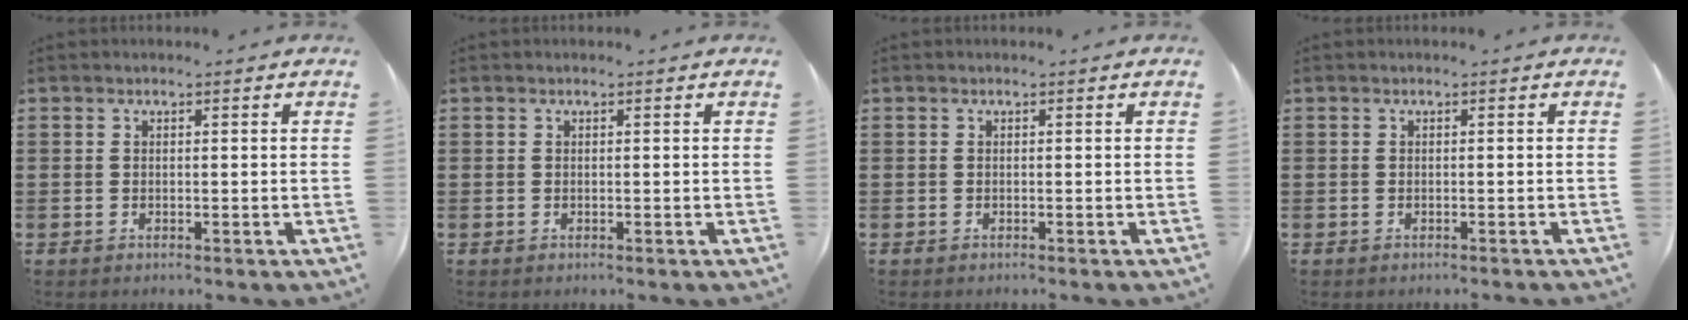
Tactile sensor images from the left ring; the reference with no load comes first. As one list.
[{"total": 0.0}, {"total": 0.0}, {"total": 0.0}]